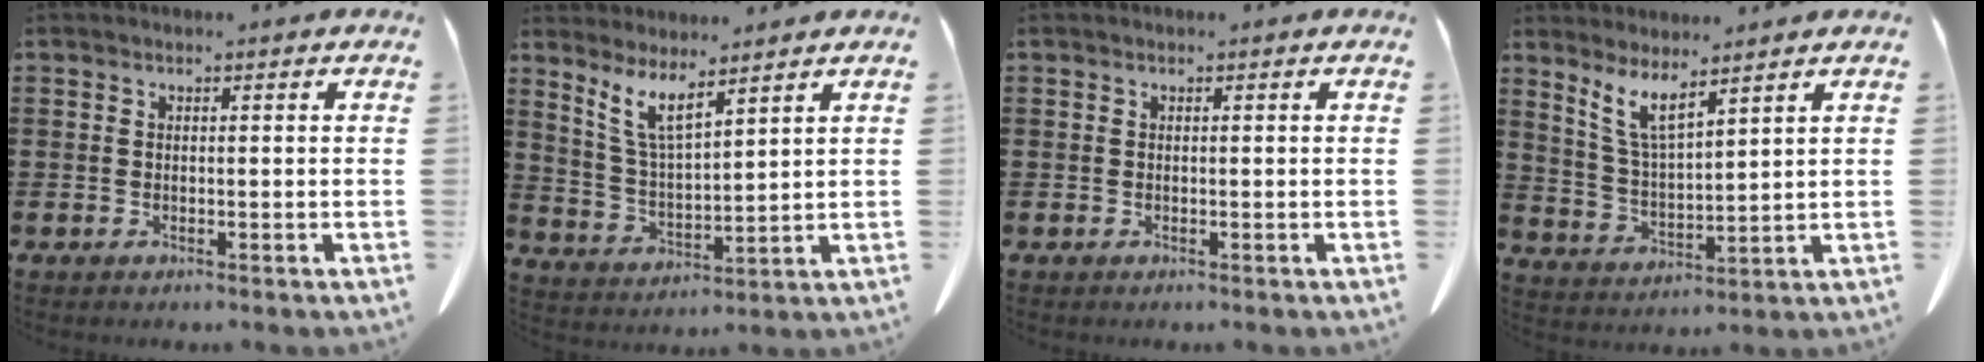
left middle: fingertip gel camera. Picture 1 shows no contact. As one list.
[{"total": 6.2, "force": [4.8, 0.7, 3.8], "torque": [-0.089, -0.024, 0.087]}, {"total": 0.0}, {"total": 5.8, "force": [4.6, 0.6, 3.5], "torque": [-0.083, -0.020, 0.084]}]